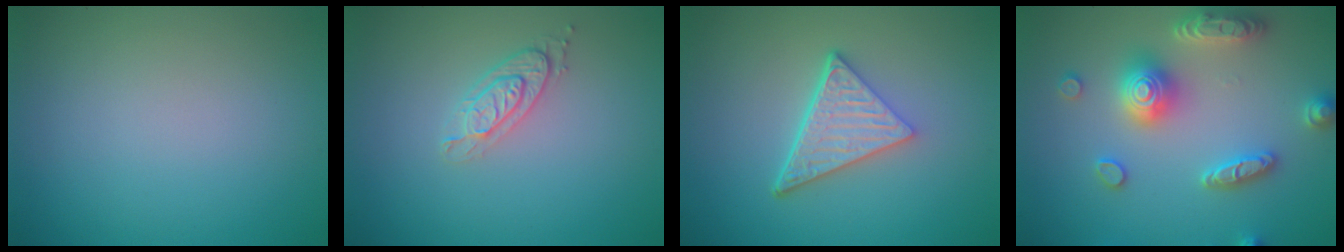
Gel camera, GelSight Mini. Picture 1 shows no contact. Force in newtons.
{"total": 2.1, "press": 2.0, "slide": 0.7}
{"total": 4.9, "press": 3.5, "slide": 3.5}
{"total": 5.4, "press": 5.3, "slide": 1.0}